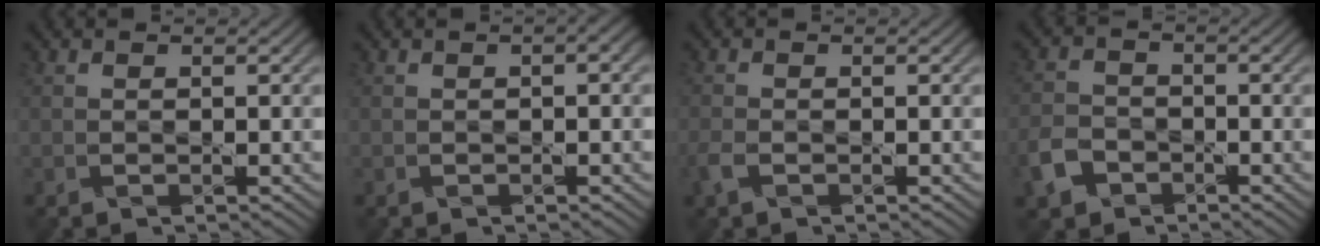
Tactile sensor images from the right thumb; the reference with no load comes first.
{"total": 1.5, "force": [0.2, 0.7, 1.3], "torque": [-0.024, 0.002, 0.006]}
{"total": 2.3, "force": [-1.2, 1.3, 1.5], "torque": [-0.047, -0.003, -0.027]}
{"total": 4.6, "force": [-2.8, 3.2, 1.8], "torque": [-0.053, -0.004, -0.065]}